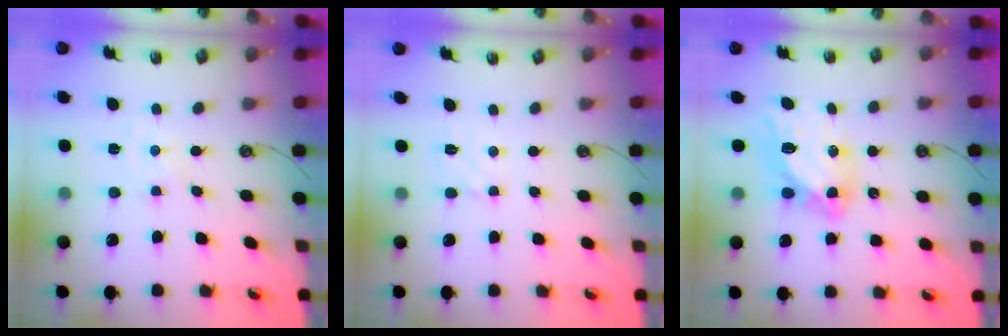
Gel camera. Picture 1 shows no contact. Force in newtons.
{"total": 2.5, "press": 2.5, "slide": 0.3}
{"total": 14.2, "press": 14.2, "slide": 1.1}